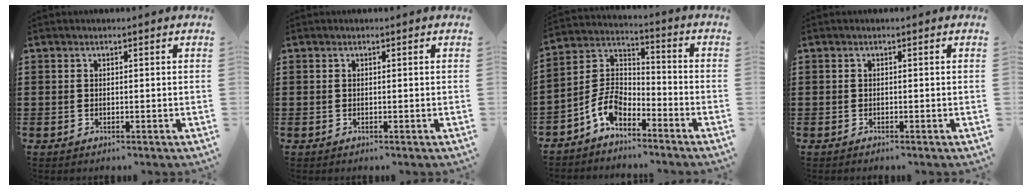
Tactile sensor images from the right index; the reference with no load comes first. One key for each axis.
{"total": 0.0}
{"total": 6.8, "fx": -4.7, "fy": 3.4, "fz": 3.5, "tx": -0.095, "ty": -0.002, "tz": -0.098}
{"total": 0.6, "fx": -0.5, "fy": -0.2, "fz": 0.0, "tx": -0.001, "ty": -0.004, "tz": -0.010}